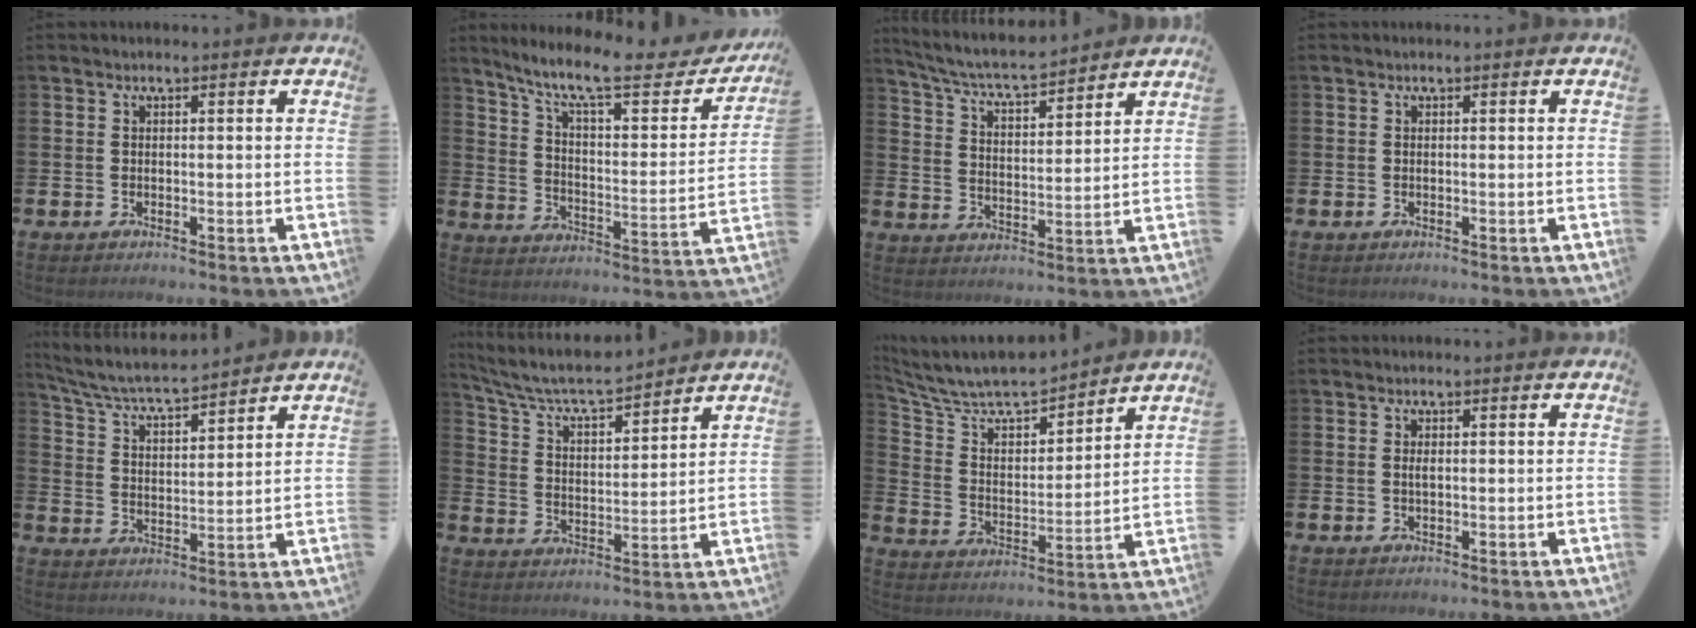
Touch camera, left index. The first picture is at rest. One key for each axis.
{"total": 11.3, "fx": 9.3, "fy": 2.5, "fz": 5.9, "tx": -0.139, "ty": -0.056, "tz": 0.154}
{"total": 6.2, "fx": 5.8, "fy": 0.6, "fz": 1.9, "tx": -0.064, "ty": -0.038, "tz": 0.100}
{"total": 0.0}
{"total": 6.0, "fx": 5.7, "fy": 0.5, "fz": 1.8, "tx": -0.062, "ty": -0.039, "tz": 0.096}
{"total": 7.1, "fx": 6.6, "fy": 1.0, "fz": 2.4, "tx": -0.078, "ty": -0.045, "tz": 0.113}
{"total": 8.5, "fx": 7.9, "fy": 1.8, "fz": 2.3, "tx": -0.088, "ty": -0.057, "tz": 0.139}
{"total": 0.9, "fx": 0.1, "fy": 0.3, "fz": 0.8, "tx": -0.014, "ty": 0.001, "tz": 0.000}